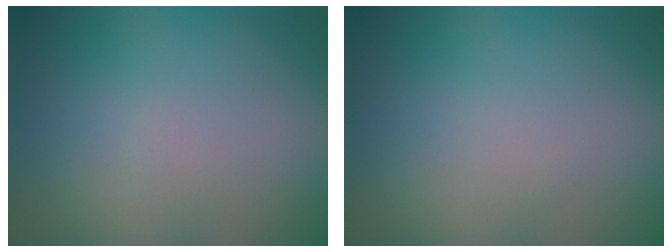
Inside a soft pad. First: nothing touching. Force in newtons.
{"total": 0.0}